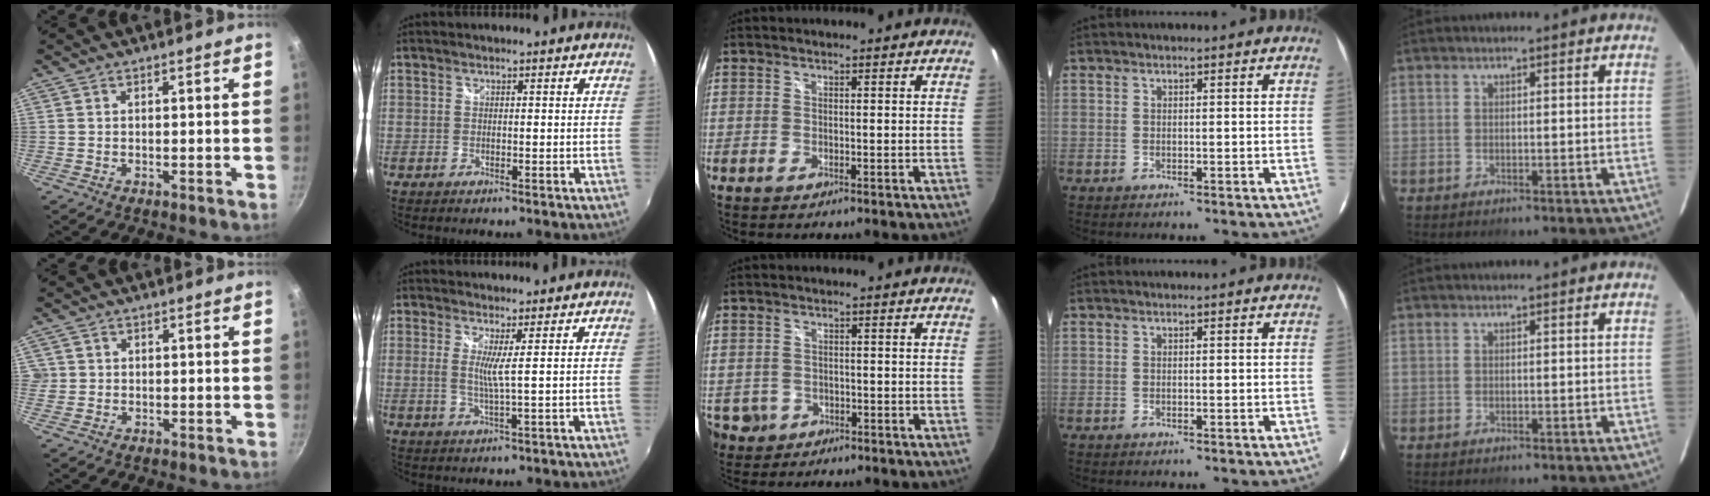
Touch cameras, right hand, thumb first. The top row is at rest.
{"thumb": {"total": 1.6, "force": [0.1, 1.5, 0.3], "torque": [0.005, 0.008, 0.003]}, "index": {"total": 3.0, "force": [0.8, -0.8, 2.8], "torque": [-0.056, -0.011, 0.009]}, "middle": {"total": 5.8, "force": [-1.8, 5.2, 1.7], "torque": [-0.055, -0.001, -0.017]}}